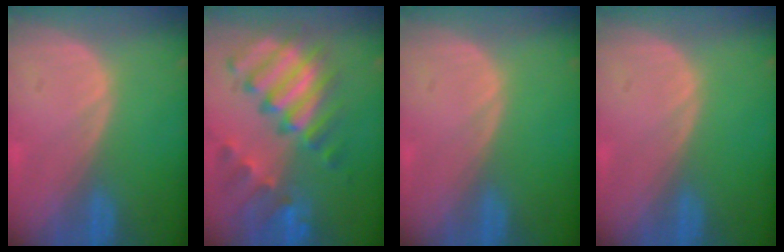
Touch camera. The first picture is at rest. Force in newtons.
{"total": 11.7, "press": 10.0, "slide": 6.0}
{"total": 0.0}
{"total": 0.0}